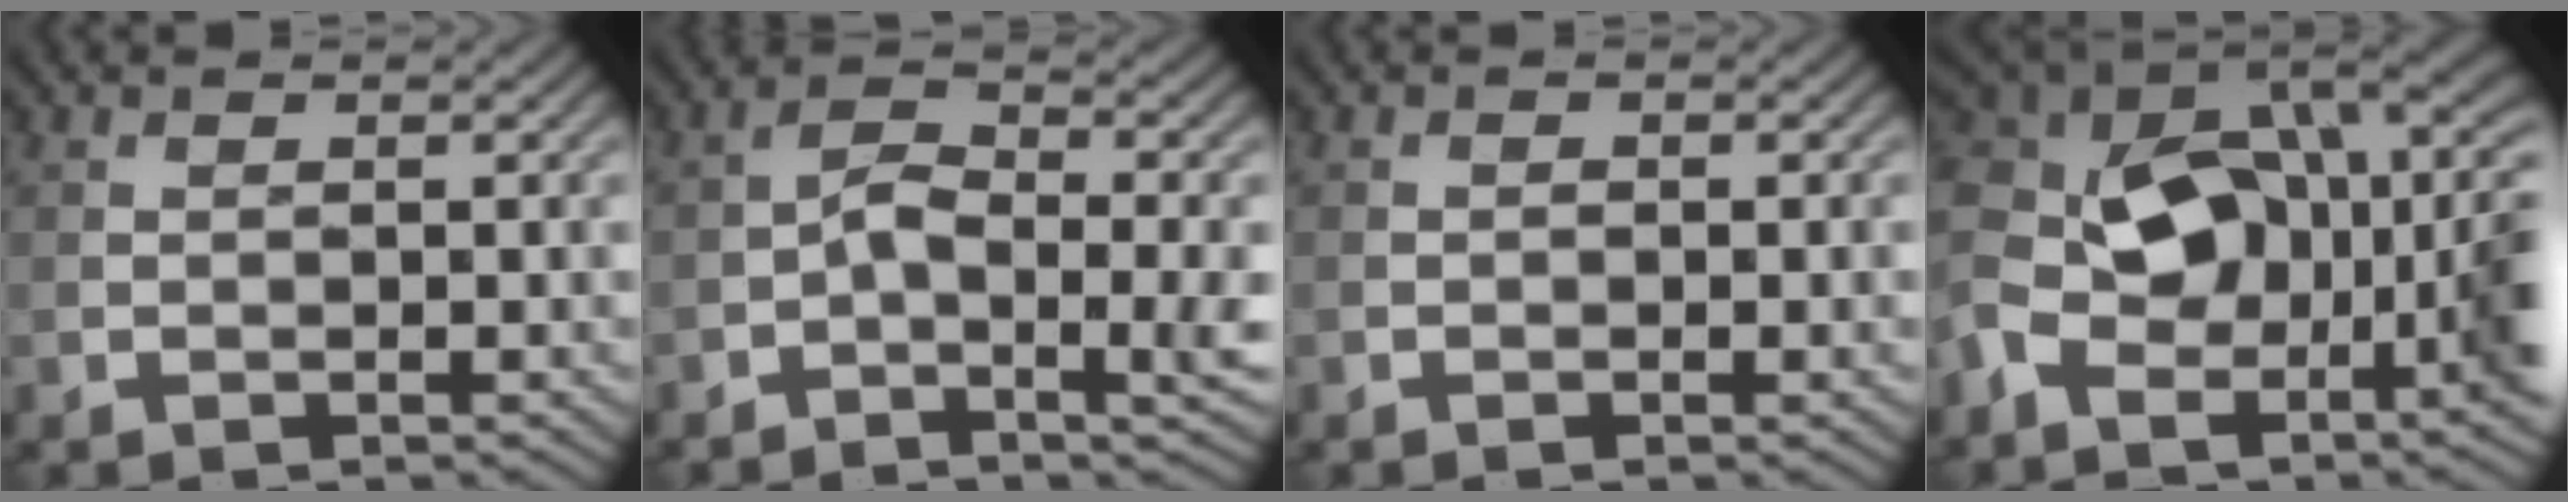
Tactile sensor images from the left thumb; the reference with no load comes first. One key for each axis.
{"total": 5.0, "fx": -1.6, "fy": 1.9, "fz": 4.4, "tx": -0.078, "ty": 0.006, "tz": -0.037}
{"total": 1.2, "fx": -0.3, "fy": 0.5, "fz": 1.1, "tx": -0.016, "ty": -0.001, "tz": -0.005}
{"total": 16.2, "fx": -4.9, "fy": 10.6, "fz": 11.2, "tx": -0.232, "ty": -0.026, "tz": -0.098}